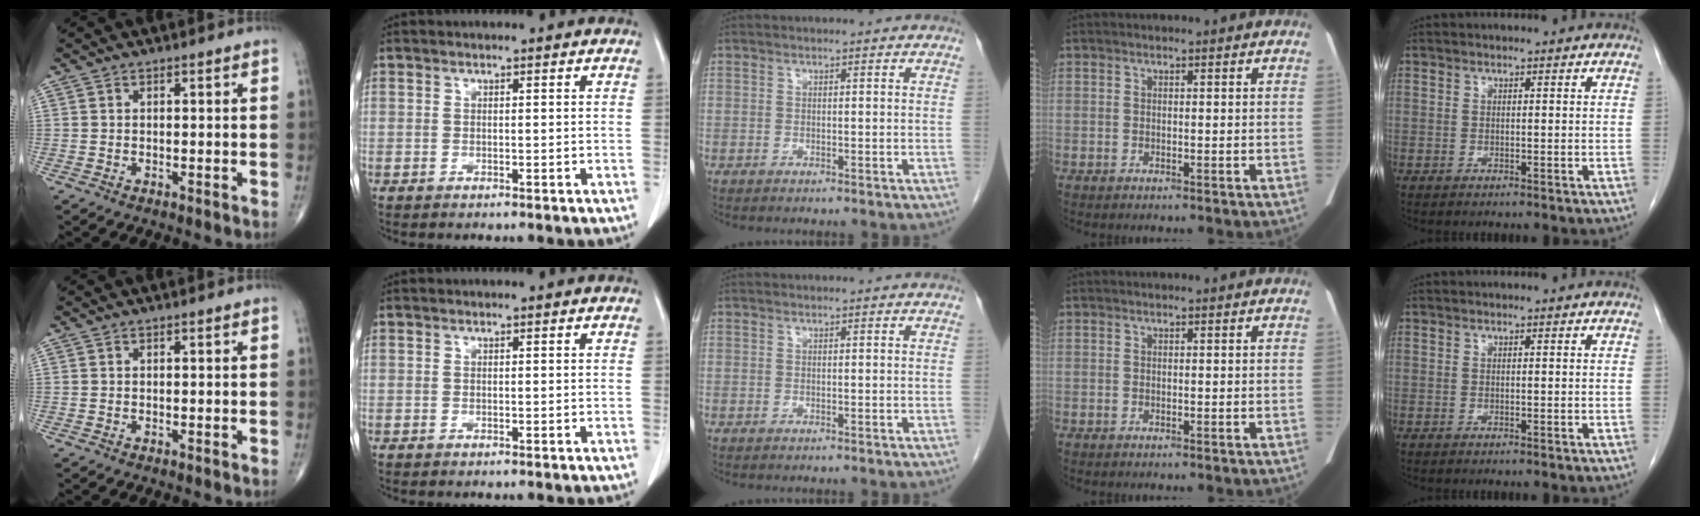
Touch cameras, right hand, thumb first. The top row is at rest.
{}